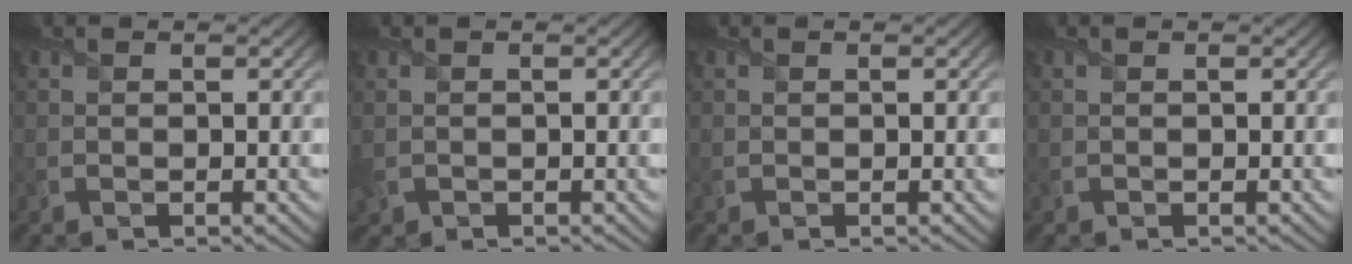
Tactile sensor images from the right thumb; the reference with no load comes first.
{"total": 1.1, "force": [-0.2, 0.9, 0.6], "torque": [-0.020, -0.005, 0.000]}
{"total": 0.0}
{"total": 0.0}